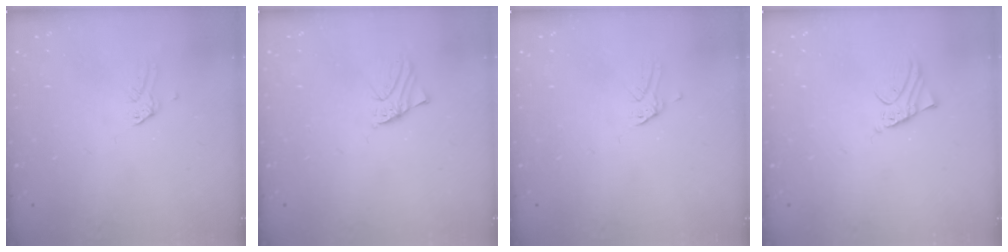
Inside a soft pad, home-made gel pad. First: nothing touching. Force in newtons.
{"total": 0.9, "press": 0.8, "slide": 0.2}
{"total": 0.0}
{"total": 1.8, "press": 1.8, "slide": 0.4}